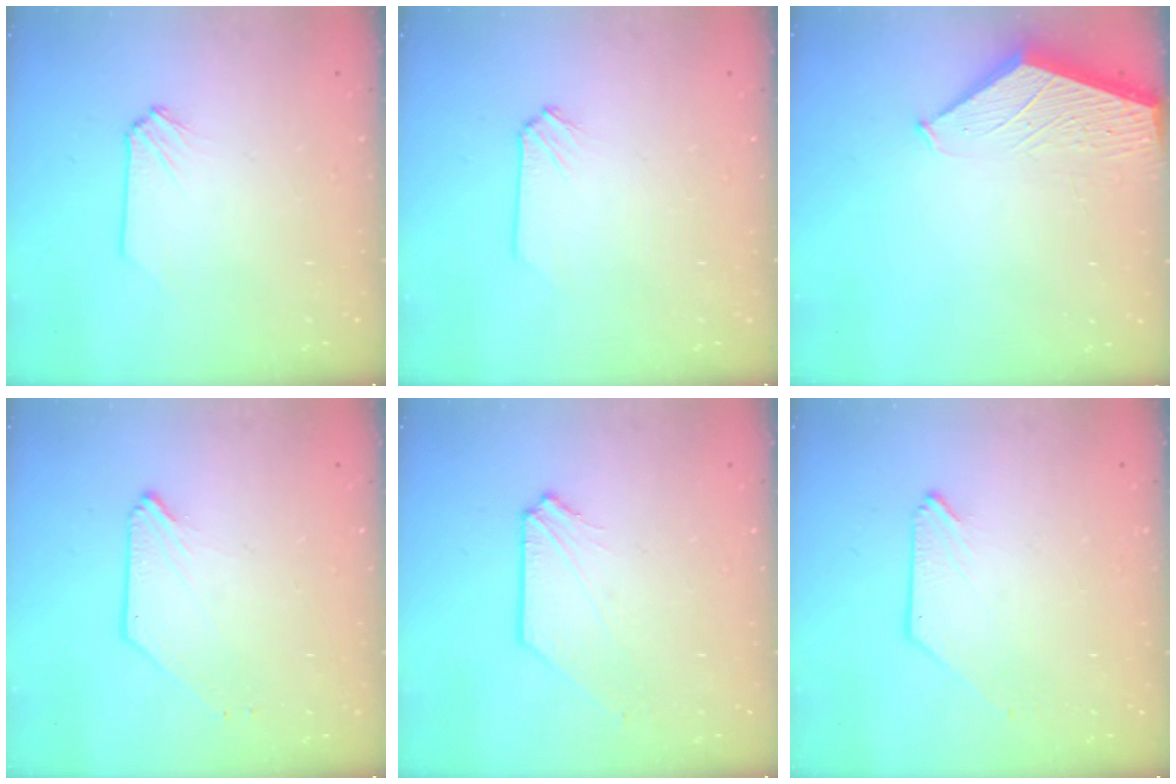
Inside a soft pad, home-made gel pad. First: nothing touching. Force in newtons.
{"total": 0.0}
{"total": 1.4, "press": 1.4, "slide": 0.2}
{"total": 0.0}
{"total": 1.0, "press": 1.0, "slide": 0.1}
{"total": 0.0}